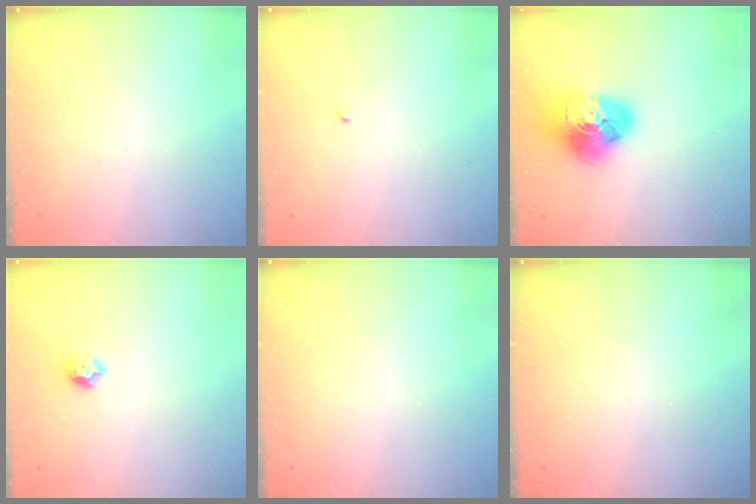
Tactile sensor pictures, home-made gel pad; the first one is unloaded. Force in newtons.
{"total": 2.0, "press": 2.0, "slide": 0.3}
{"total": 16.7, "press": 16.6, "slide": 1.8}
{"total": 4.9, "press": 4.8, "slide": 0.8}
{"total": 0.0}
{"total": 0.0}